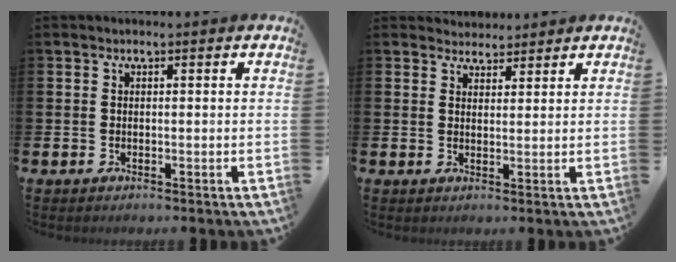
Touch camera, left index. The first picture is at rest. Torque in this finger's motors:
{"motor_torque": [-0.14, 0.05, -0.44, -0.02]}